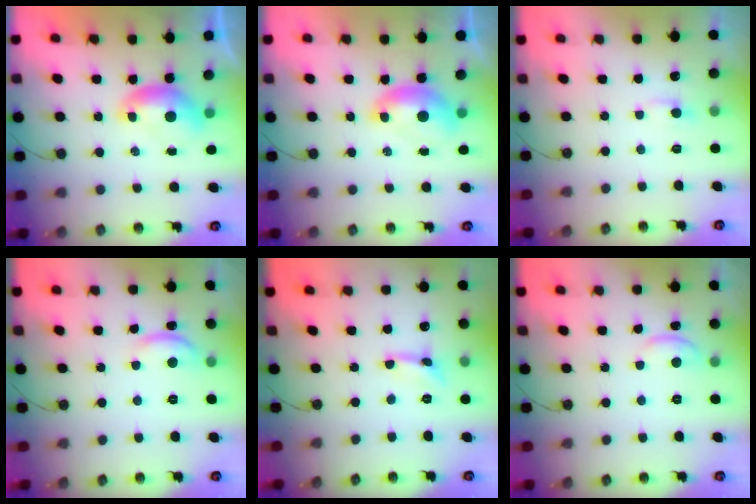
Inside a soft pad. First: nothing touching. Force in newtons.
{"total": 1.5, "press": 1.4, "slide": 0.6}
{"total": 1.8, "press": 1.7, "slide": 0.5}
{"total": 2.7, "press": 2.6, "slide": 0.4}
{"total": 0.7, "press": 0.6, "slide": 0.3}
{"total": 0.6, "press": 0.3, "slide": 0.5}